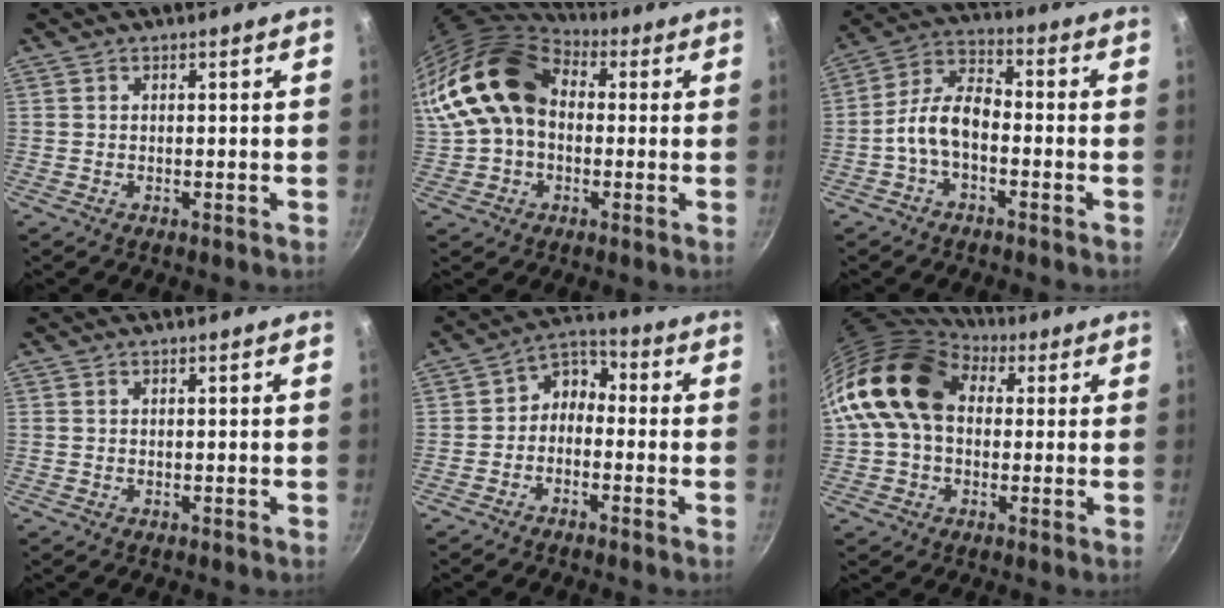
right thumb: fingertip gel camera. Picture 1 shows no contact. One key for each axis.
{"total": 19.6, "fx": 2.7, "fy": 14.1, "fz": 13.3, "tx": -0.264, "ty": 0.040, "tz": 0.042}
{"total": 8.9, "fx": -2.7, "fy": 4.9, "fz": 6.9, "tx": -0.120, "ty": 0.045, "tz": -0.064}
{"total": 0.0}
{"total": 5.5, "fx": -1.7, "fy": 4.2, "fz": 3.1, "tx": -0.029, "ty": 0.040, "tz": -0.047}
{"total": 16.4, "fx": 3.4, "fy": 11.8, "fz": 10.9, "tx": -0.174, "ty": 0.025, "tz": 0.045}